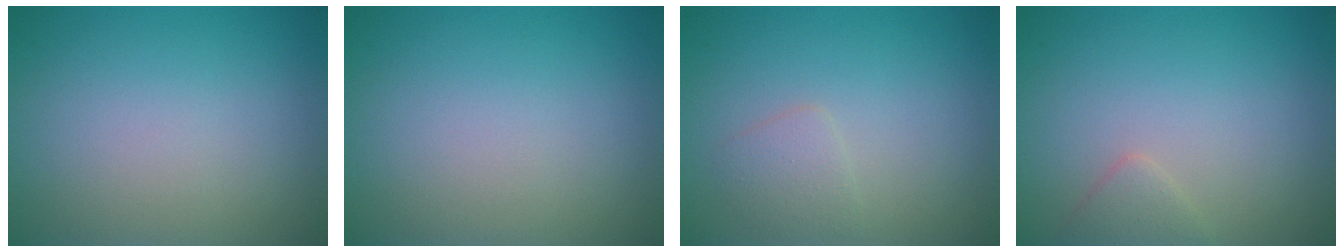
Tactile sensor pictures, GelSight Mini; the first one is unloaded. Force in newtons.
{"total": 0.0}
{"total": 1.4, "press": 1.4, "slide": 0.1}
{"total": 1.3, "press": 1.3, "slide": 0.0}